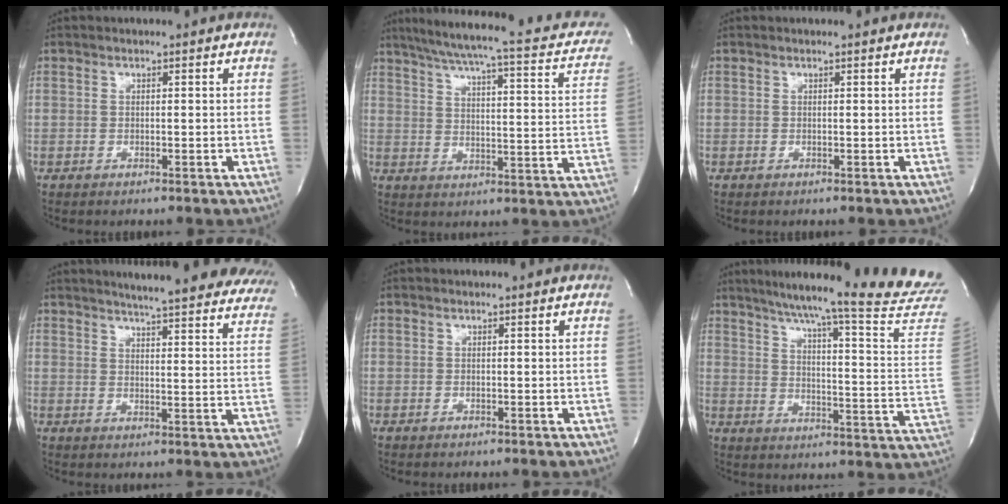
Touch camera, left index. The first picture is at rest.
{"total": 22.7, "force": [17.8, 4.2, 13.4], "torque": [-0.193, 0.005, 0.209]}
{"total": 0.7, "force": [0.7, -0.1, 0.1], "torque": [-0.007, -0.002, 0.006]}
{"total": 26.7, "force": [24.0, 3.4, 11.3], "torque": [-0.157, -0.071, 0.268]}
{"total": 0.0}
{"total": 27.5, "force": [24.4, -1.7, 12.5], "torque": [-0.196, -0.102, 0.304]}